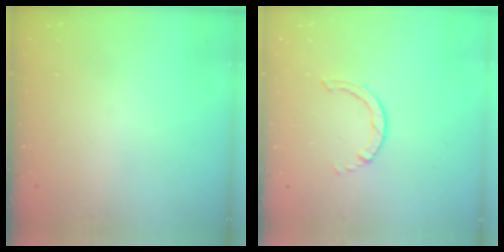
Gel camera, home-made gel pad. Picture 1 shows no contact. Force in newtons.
{"total": 0.8, "press": 0.7, "slide": 0.2}